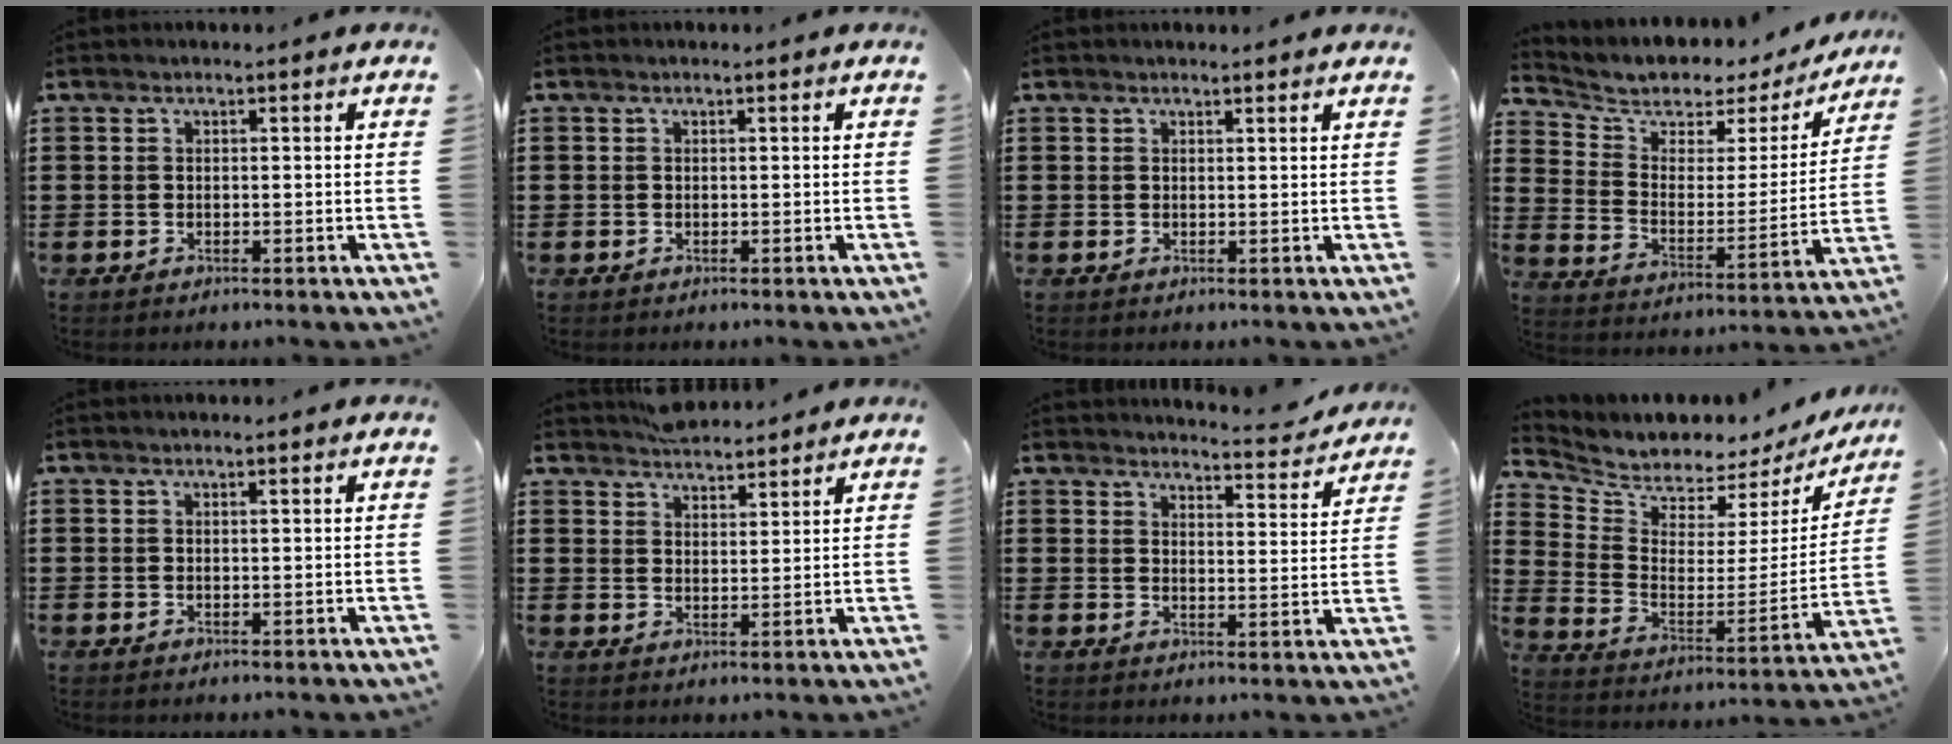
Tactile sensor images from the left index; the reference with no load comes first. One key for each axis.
{"total": 0.8, "fx": 0.0, "fy": 0.7, "fz": 0.1, "tx": -0.004, "ty": 0.004, "tz": -0.001}
{"total": 0.7, "fx": 0.6, "fy": 0.0, "fz": 0.1, "tx": 0.003, "ty": -0.005, "tz": 0.012}
{"total": 5.3, "fx": 4.6, "fy": 2.5, "fz": 1.0, "tx": -0.054, "ty": -0.035, "tz": 0.074}
{"total": 0.5, "fx": 0.3, "fy": 0.0, "fz": 0.4, "tx": -0.009, "ty": -0.001, "tz": 0.007}
{"total": 4.0, "fx": 3.9, "fy": 0.8, "fz": -0.3, "tx": -0.006, "ty": -0.008, "tz": 0.077}
{"total": 4.1, "fx": 4.0, "fy": -0.1, "fz": 0.7, "tx": -0.013, "ty": -0.031, "tz": 0.067}
{"total": 4.6, "fx": 4.5, "fy": 0.9, "fz": -0.4, "tx": -0.030, "ty": -0.053, "tz": 0.074}